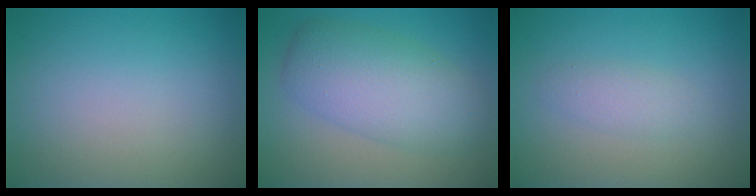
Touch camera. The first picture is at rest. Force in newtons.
{"total": 6.3, "press": 6.3, "slide": 0.2}
{"total": 1.6, "press": 1.6, "slide": 0.1}